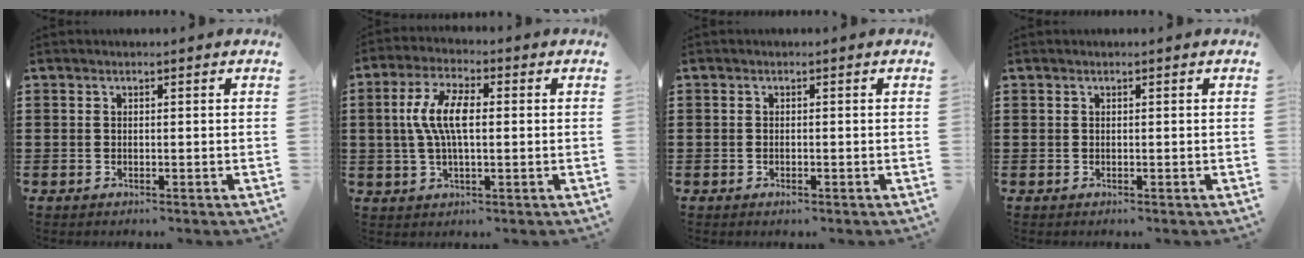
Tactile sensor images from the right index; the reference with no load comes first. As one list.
[{"total": 7.7, "force": [0.4, 2.8, 7.2], "torque": [-0.160, 0.000, -0.003]}, {"total": 0.7, "force": [-0.3, 0.2, 0.5], "torque": [-0.011, -0.004, -0.005]}, {"total": 0.0}]